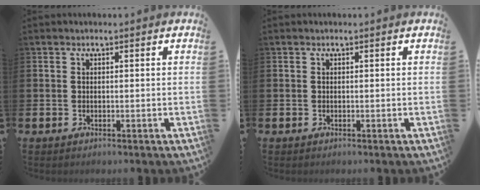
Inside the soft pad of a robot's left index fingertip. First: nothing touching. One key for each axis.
{"total": 0.0}